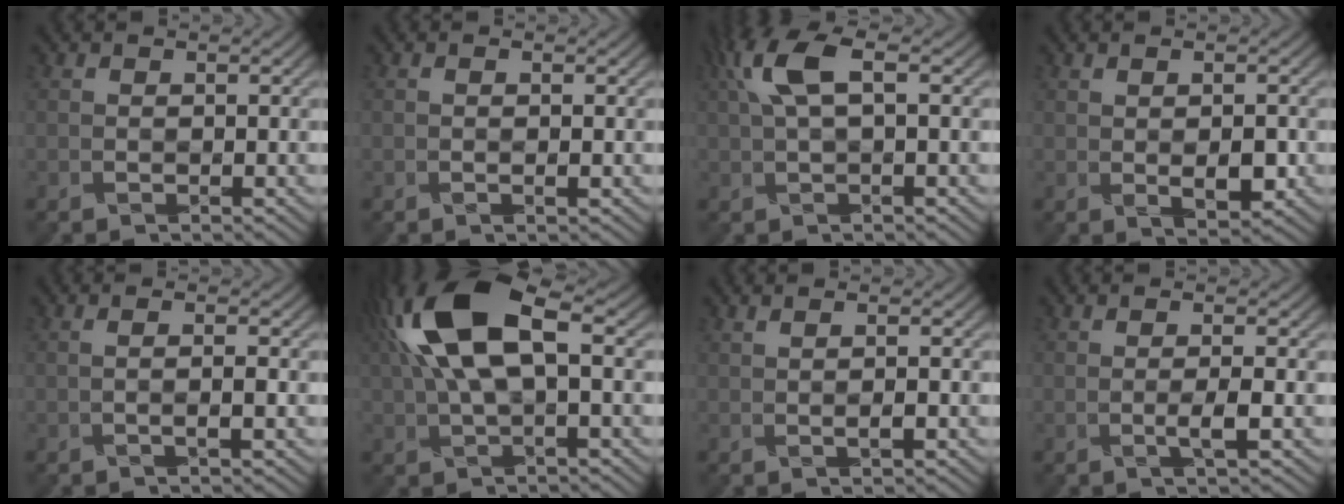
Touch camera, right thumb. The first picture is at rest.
{"total": 0.5, "force": [0.0, 0.0, 0.5], "torque": [-0.013, 0.001, 0.000]}
{"total": 5.8, "force": [1.7, 1.8, 5.2], "torque": [-0.116, 0.013, 0.030]}
{"total": 2.8, "force": [0.0, 1.0, 2.6], "torque": [-0.051, -0.001, 0.008]}
{"total": 1.6, "force": [-0.1, 0.3, 1.6], "torque": [-0.025, 0.003, -0.008]}
{"total": 12.4, "force": [2.9, 5.3, 10.9], "torque": [-0.246, 0.018, 0.055]}
{"total": 1.2, "force": [0.3, 0.1, 1.2], "torque": [-0.026, 0.004, 0.005]}
{"total": 2.0, "force": [-0.3, 0.2, 2.0], "torque": [-0.035, 0.002, -0.010]}